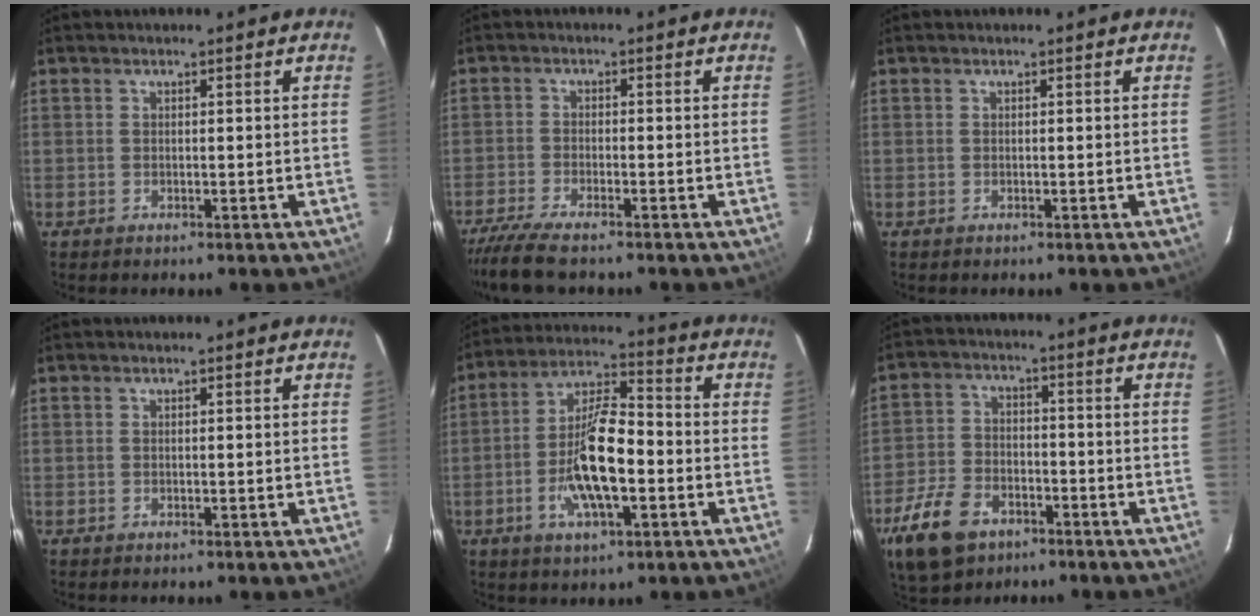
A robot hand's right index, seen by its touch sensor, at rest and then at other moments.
{"total": 7.9, "force": [-6.7, 1.1, 4.0], "torque": [-0.107, -0.029, -0.126]}
{"total": 0.0}
{"total": 0.0}
{"total": 13.2, "force": [-3.7, 4.4, 11.9], "torque": [-0.240, 0.002, -0.070]}
{"total": 13.8, "force": [-8.0, 8.6, 7.3], "torque": [-0.188, -0.005, -0.143]}